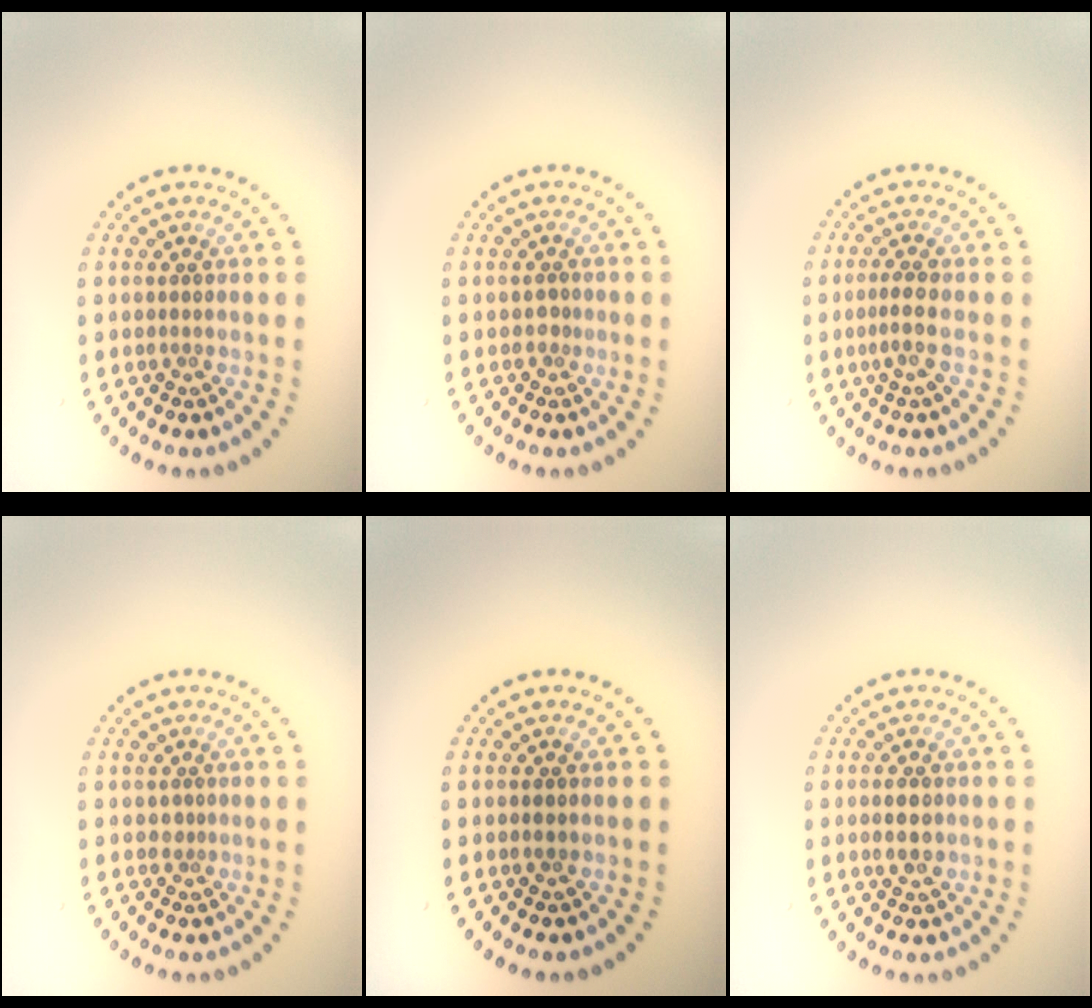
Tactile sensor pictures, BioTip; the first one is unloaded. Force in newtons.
{"total": 0.9, "press": 0.6, "slide": 0.7}
{"total": 1.6, "press": 1.3, "slide": 1.0}
{"total": 0.9, "press": 0.5, "slide": 0.7}
{"total": 0.7, "press": 0.7, "slide": 0.2}
{"total": 2.7, "press": 2.7, "slide": 0.1}